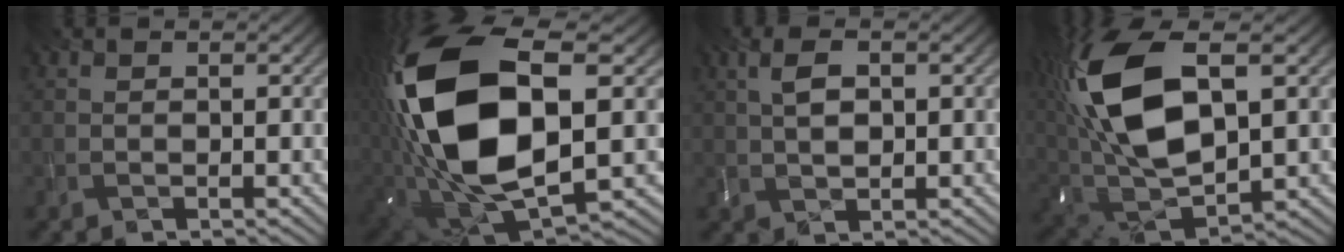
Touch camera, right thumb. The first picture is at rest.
{"total": 19.9, "force": [1.5, 11.4, 16.3], "torque": [-0.384, -0.036, 0.035]}
{"total": 3.7, "force": [0.9, 1.9, 3.1], "torque": [-0.074, 0.003, 0.018]}
{"total": 16.9, "force": [4.2, 8.7, 13.9], "torque": [-0.323, 0.009, 0.084]}